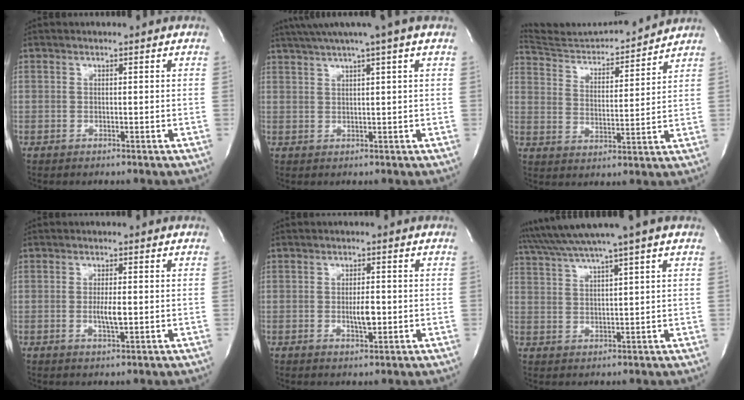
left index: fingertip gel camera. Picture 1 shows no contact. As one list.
[{"total": 7.7, "force": [5.8, -1.5, 4.9], "torque": [-0.081, 0.026, 0.083]}, {"total": 14.3, "force": [14.0, 0.8, 2.4], "torque": [-0.045, 0.000, 0.225]}, {"total": 2.9, "force": [-0.4, 0.5, 2.8], "torque": [-0.057, -0.005, -0.007]}, {"total": 3.2, "force": [-0.6, 0.9, 3.0], "torque": [-0.054, -0.002, -0.007]}, {"total": 8.8, "force": [7.0, -2.1, 5.0], "torque": [-0.092, 0.024, 0.115]}]